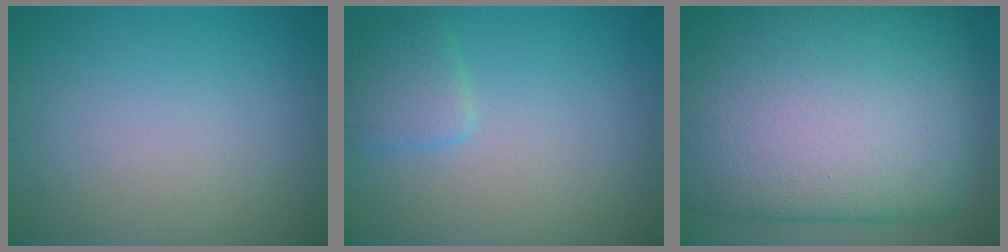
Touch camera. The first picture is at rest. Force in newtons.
{"total": 2.2, "press": 2.2, "slide": 0.1}
{"total": 22.9, "press": 22.9, "slide": 0.5}